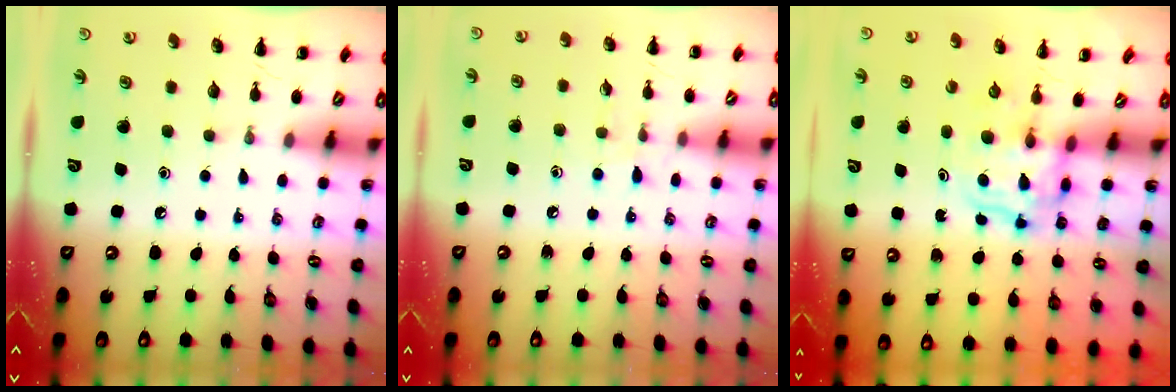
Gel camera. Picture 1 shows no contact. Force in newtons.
{"total": 6.9, "press": 6.7, "slide": 1.9}
{"total": 3.5, "press": 3.5, "slide": 0.2}